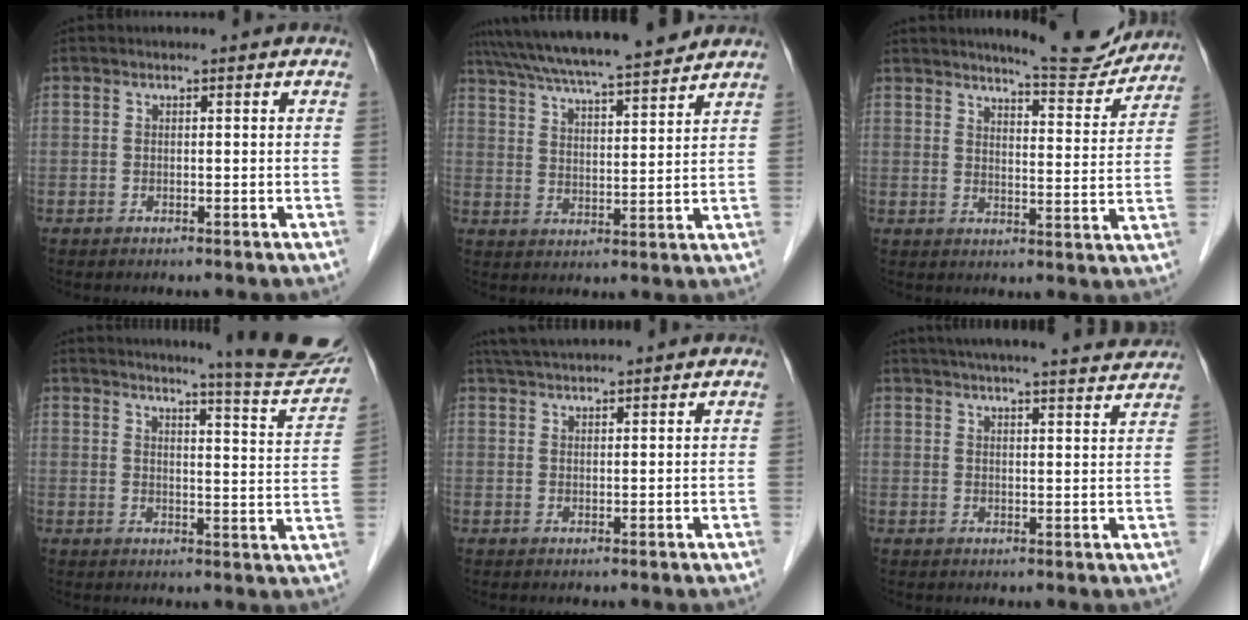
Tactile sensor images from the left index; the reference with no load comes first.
{"total": 17.8, "force": [15.7, 1.1, 8.2], "torque": [-0.142, 0.026, 0.241]}
{"total": 10.2, "force": [9.7, 1.1, 2.9], "torque": [-0.036, -0.021, 0.121]}
{"total": 13.7, "force": [12.9, -0.8, 4.4], "torque": [-0.055, -0.072, 0.144]}
{"total": 6.2, "force": [5.7, 0.3, 2.4], "torque": [-0.043, 0.037, 0.096]}
{"total": 20.1, "force": [18.5, 1.2, 7.8], "torque": [-0.120, 0.008, 0.236]}